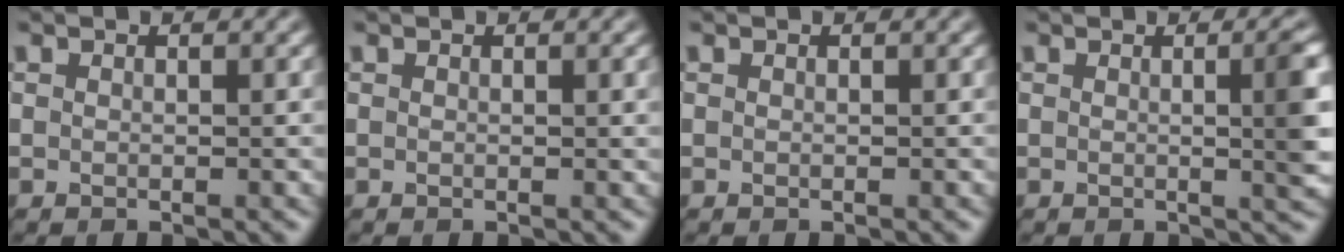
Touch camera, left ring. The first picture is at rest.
{"total": 0.9, "force": [0.2, 0.2, 0.9], "torque": [-0.007, 0.002, 0.001]}
{"total": 0.0}
{"total": 4.3, "force": [0.1, 1.1, 4.1], "torque": [-0.041, 0.004, -0.002]}